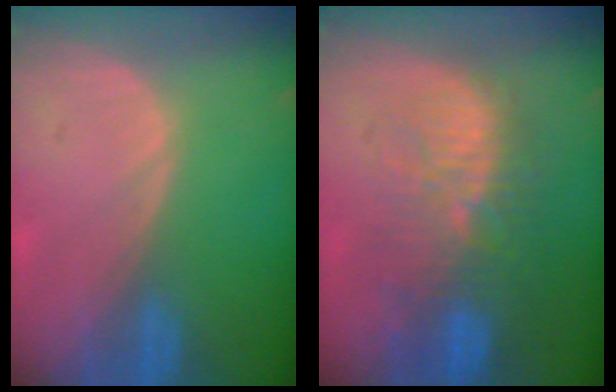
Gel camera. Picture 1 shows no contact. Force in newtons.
{"total": 11.4, "press": 9.9, "slide": 5.6}